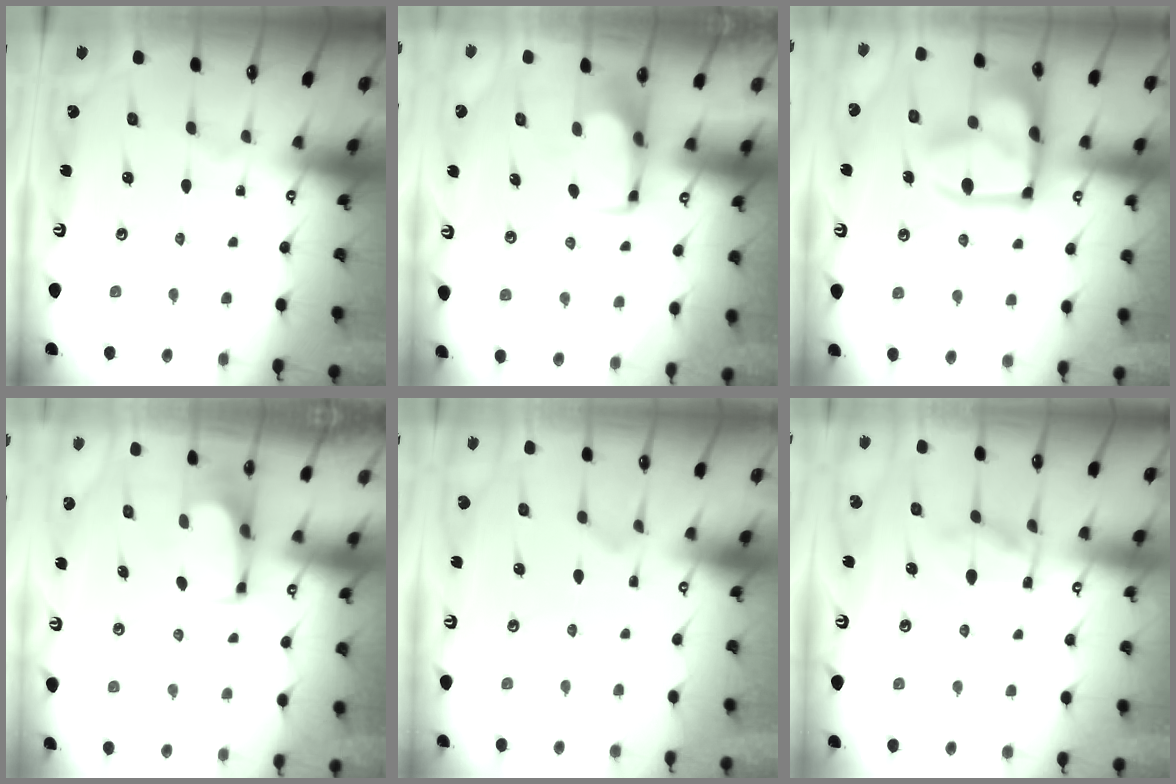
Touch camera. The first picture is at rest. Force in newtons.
{"total": 1.5, "press": 1.5, "slide": 0.2}
{"total": 18.7, "press": 18.6, "slide": 1.7}
{"total": 3.4, "press": 3.4, "slide": 0.2}
{"total": 2.9, "press": 2.6, "slide": 1.3}
{"total": 5.2, "press": 5.0, "slide": 1.5}